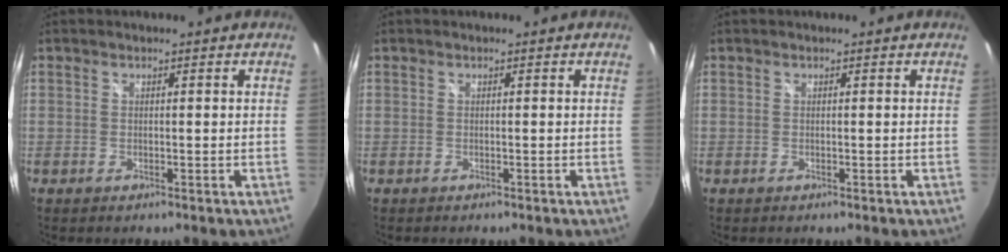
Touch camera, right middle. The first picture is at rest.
{"total": 0.0}
{"total": 0.0}